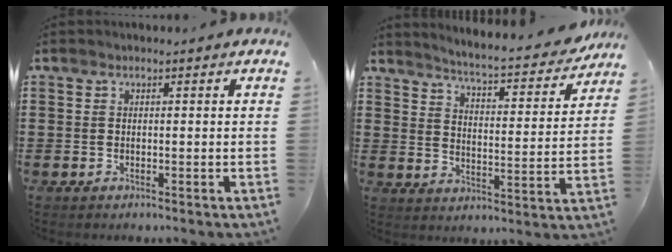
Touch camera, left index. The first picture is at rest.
{"total": 5.2, "force": [4.9, -0.4, 1.8], "torque": [-0.060, -0.040, 0.077]}